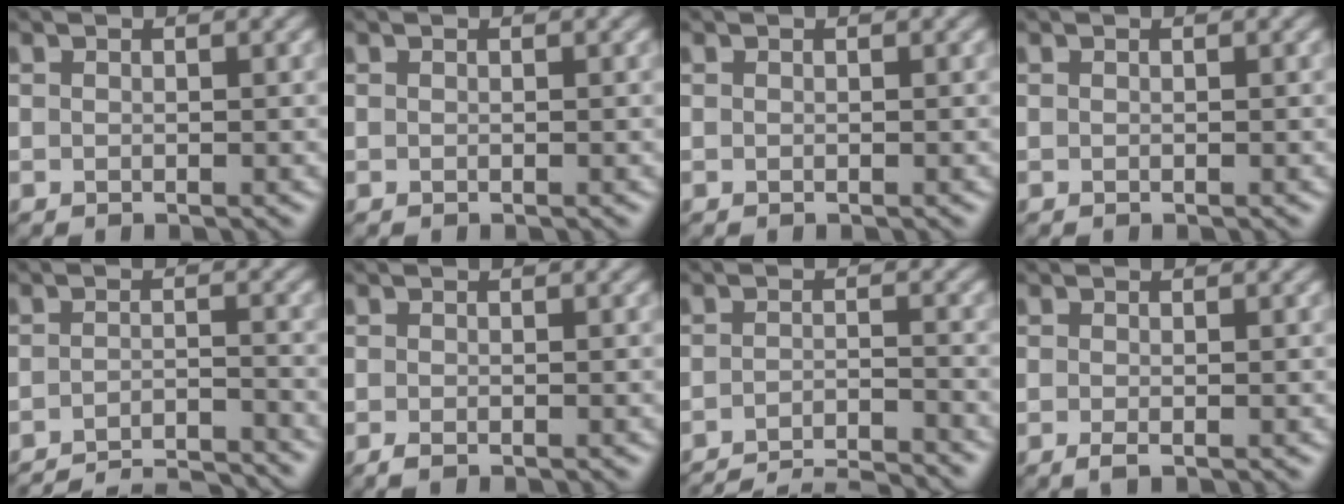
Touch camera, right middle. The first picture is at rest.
{"total": 0.0}
{"total": 0.0}
{"total": 0.0}
{"total": 8.8, "force": [-8.2, 1.6, 2.9], "torque": [-0.038, -0.011, -0.116]}
{"total": 0.8, "force": [-0.5, 0.2, 0.6], "torque": [-0.014, -0.004, -0.010]}
{"total": 7.8, "force": [-7.2, 1.3, 2.9], "torque": [-0.040, -0.011, -0.107]}
{"total": 0.9, "force": [-0.4, 0.2, 0.7], "torque": [-0.017, -0.006, -0.007]}